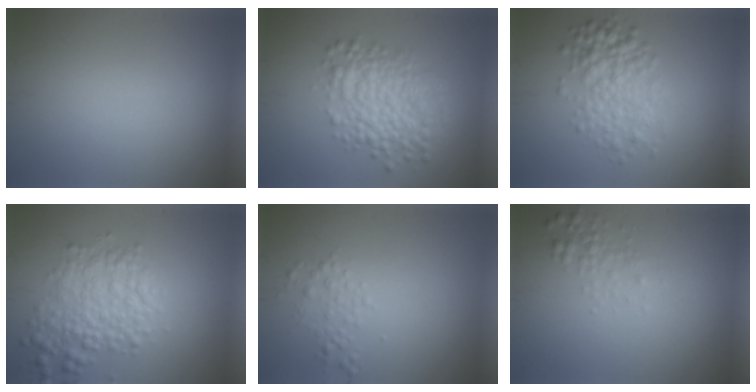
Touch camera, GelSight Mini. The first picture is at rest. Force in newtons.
{"total": 5.7, "press": 5.7, "slide": 0.1}
{"total": 4.3, "press": 4.3, "slide": 0.0}
{"total": 4.5, "press": 4.5, "slide": 0.1}
{"total": 1.5, "press": 1.5, "slide": 0.0}
{"total": 1.5, "press": 1.5, "slide": 0.1}